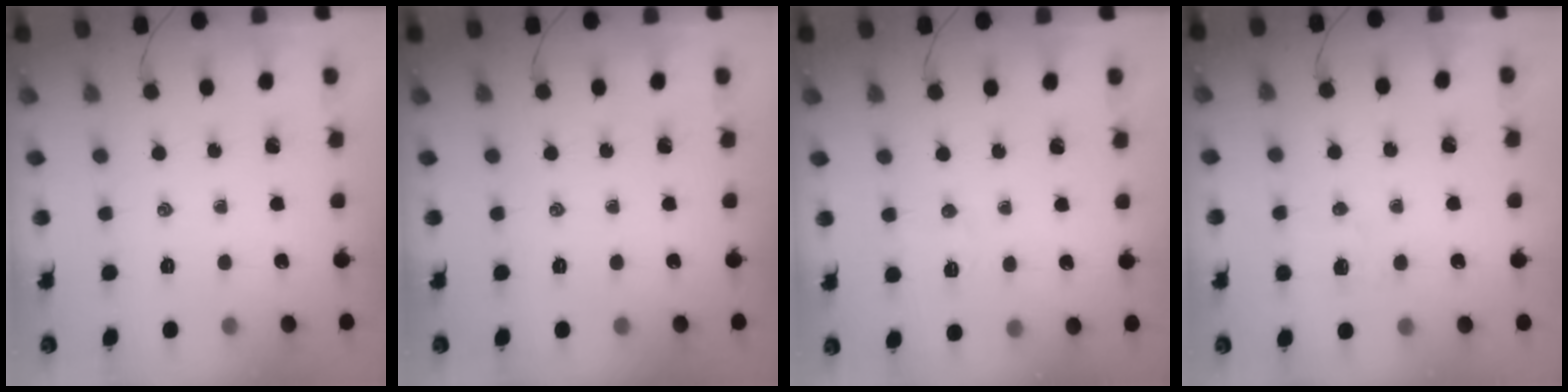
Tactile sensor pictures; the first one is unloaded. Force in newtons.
{"total": 0.0}
{"total": 3.7, "press": 3.6, "slide": 0.9}
{"total": 2.8, "press": 2.7, "slide": 0.7}